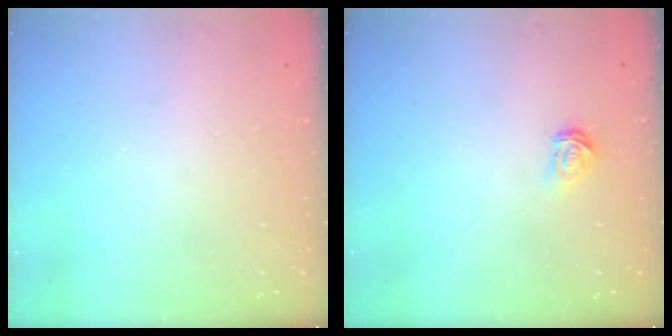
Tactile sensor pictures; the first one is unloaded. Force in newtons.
{"total": 2.8, "press": 2.7, "slide": 0.3}